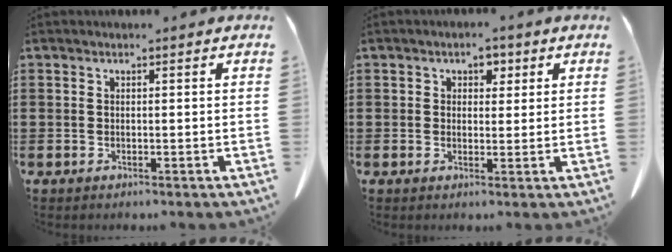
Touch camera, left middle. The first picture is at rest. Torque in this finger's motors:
{"motor_torque": [-0.07, 0.19, 0.00, 0.00]}